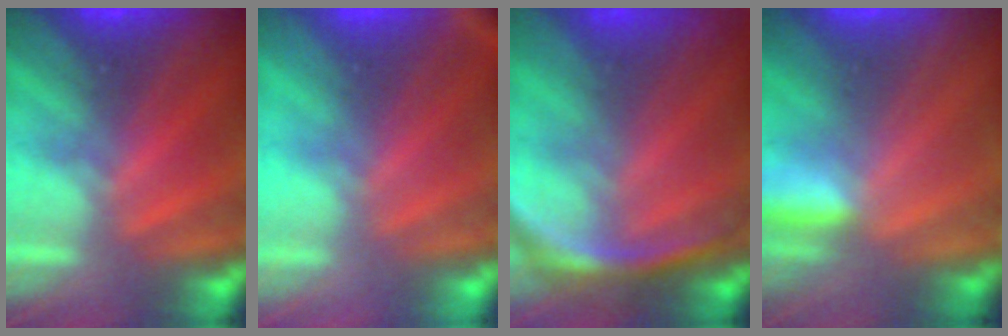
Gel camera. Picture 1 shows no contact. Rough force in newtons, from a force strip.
{"total": 2.9}
{"total": 10.0}
{"total": 3.2}